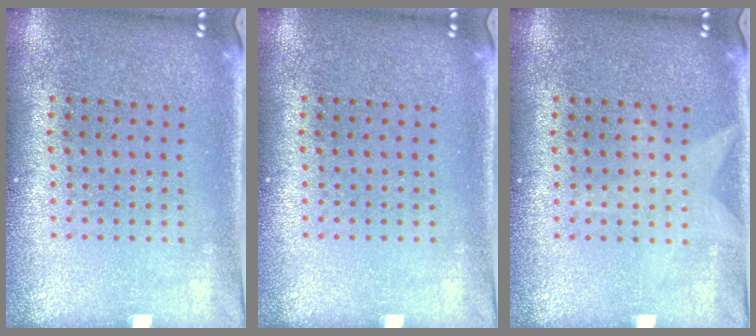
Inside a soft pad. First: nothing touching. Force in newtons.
{"total": 0.0}
{"total": 0.9, "press": 0.9, "slide": 0.2}